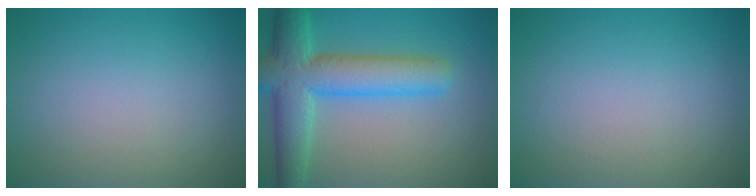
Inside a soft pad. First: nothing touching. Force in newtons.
{"total": 8.2, "press": 8.2, "slide": 0.6}
{"total": 0.0}